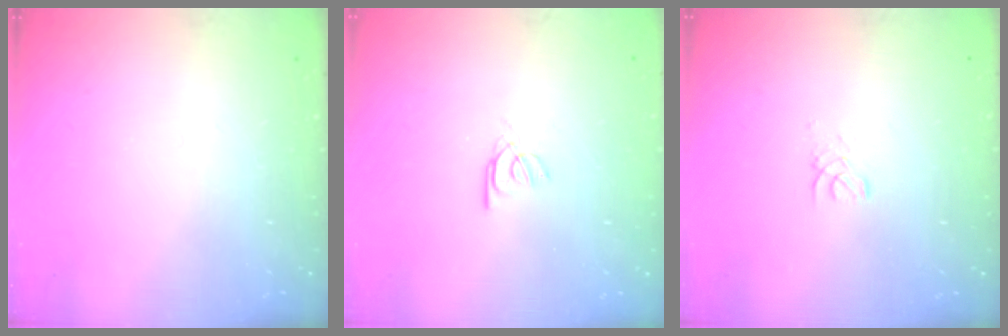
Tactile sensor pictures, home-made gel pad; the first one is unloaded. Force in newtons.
{"total": 2.6, "press": 2.6, "slide": 0.2}
{"total": 1.0, "press": 1.0, "slide": 0.1}